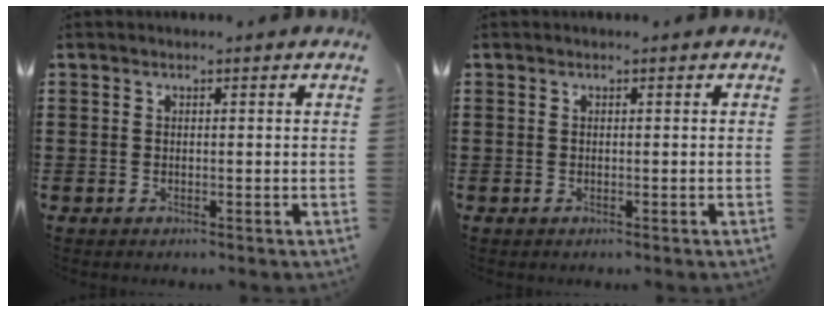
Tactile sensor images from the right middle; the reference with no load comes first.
{"total": 0.0}